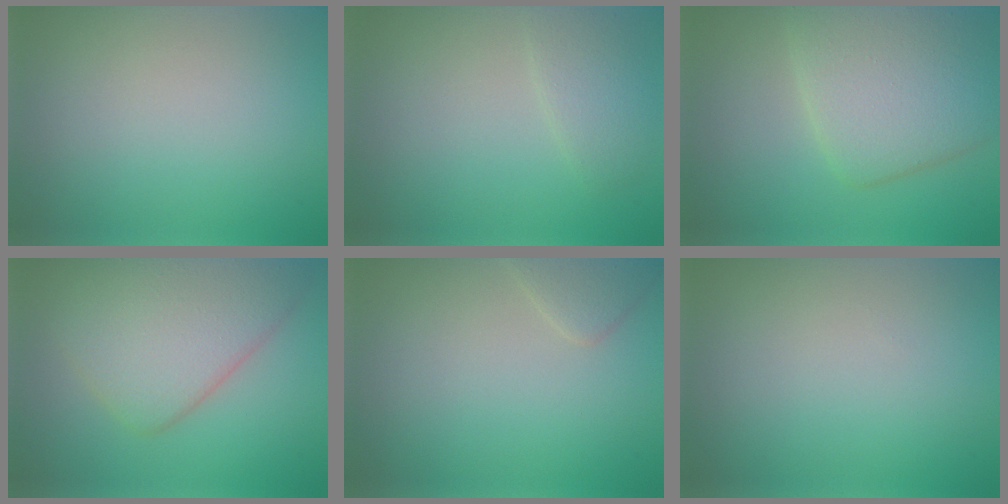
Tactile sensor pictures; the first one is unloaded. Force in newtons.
{"total": 1.9, "press": 1.9, "slide": 0.1}
{"total": 6.5, "press": 6.5, "slide": 0.3}
{"total": 6.6, "press": 6.6, "slide": 0.5}
{"total": 1.7, "press": 1.7, "slide": 0.1}
{"total": 0.0}